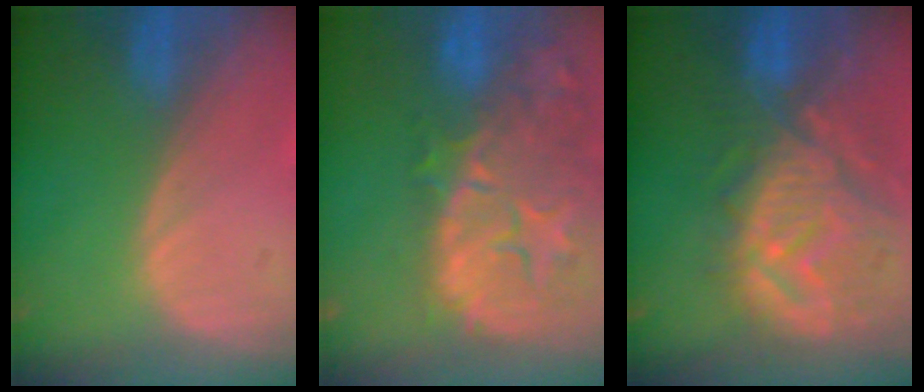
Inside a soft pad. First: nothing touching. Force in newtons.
{"total": 14.9, "press": 11.8, "slide": 9.0}
{"total": 11.6, "press": 10.7, "slide": 4.6}